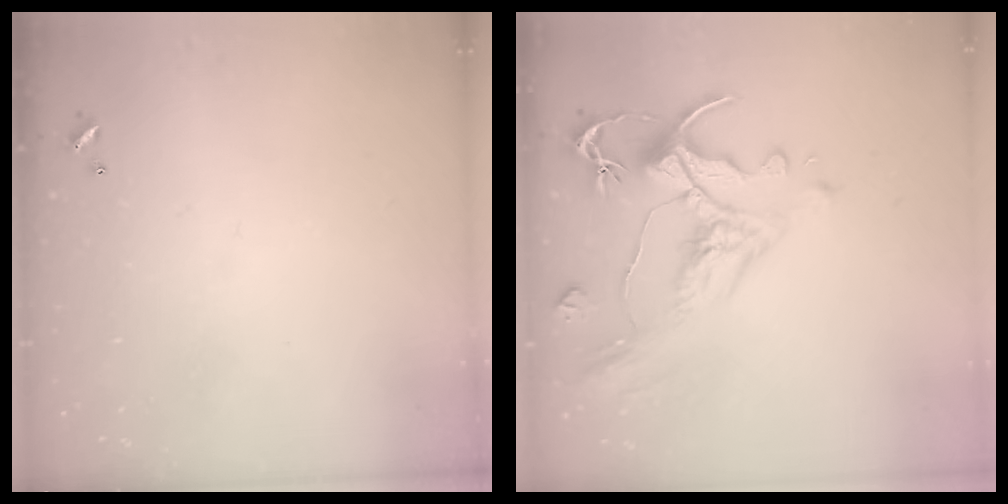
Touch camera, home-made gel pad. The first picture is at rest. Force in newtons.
{"total": 1.5, "press": 0.2, "slide": 1.5}